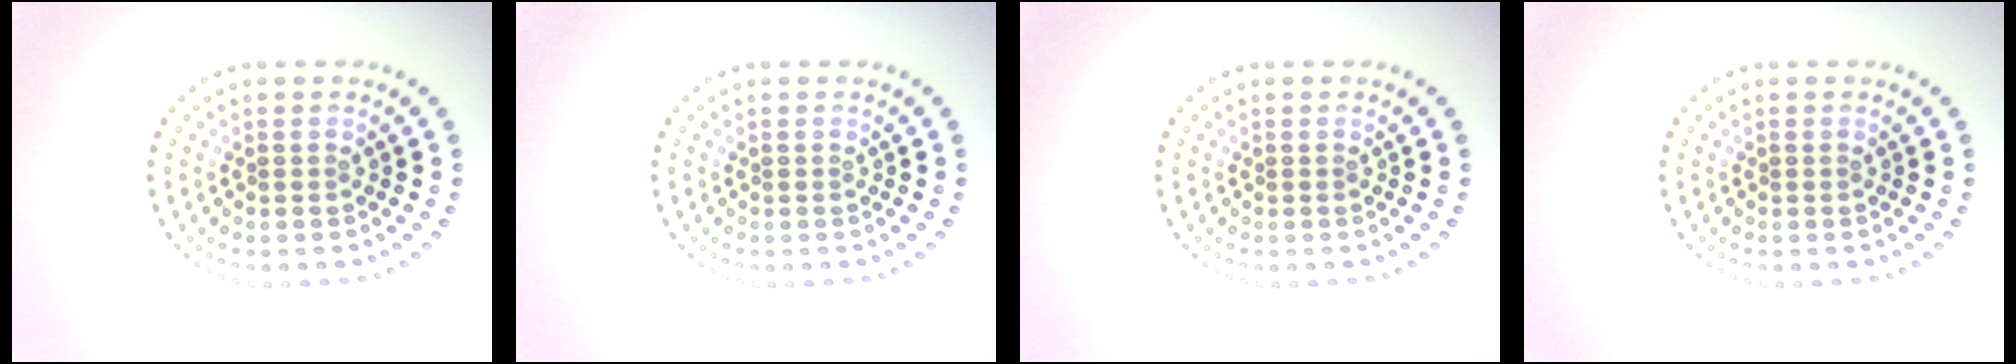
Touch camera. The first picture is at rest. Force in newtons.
{"total": 0.0}
{"total": 0.0}
{"total": 0.0}